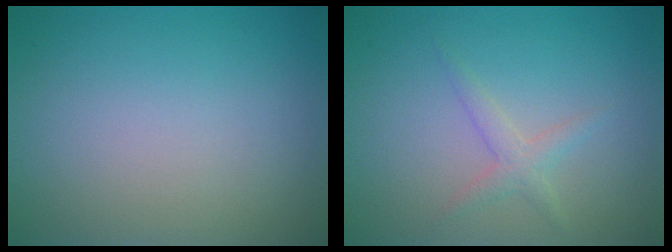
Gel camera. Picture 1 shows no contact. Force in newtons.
{"total": 1.5, "press": 1.5, "slide": 0.1}